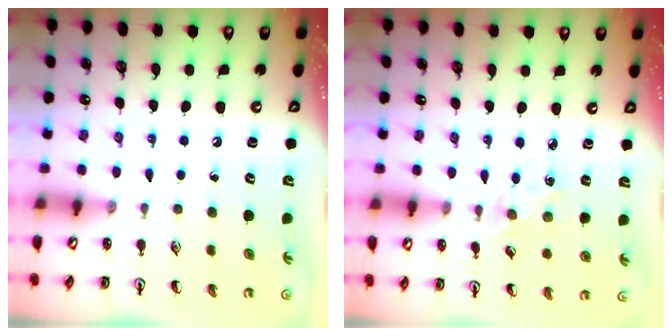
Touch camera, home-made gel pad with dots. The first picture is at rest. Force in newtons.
{"total": 2.9, "press": 2.9, "slide": 0.5}